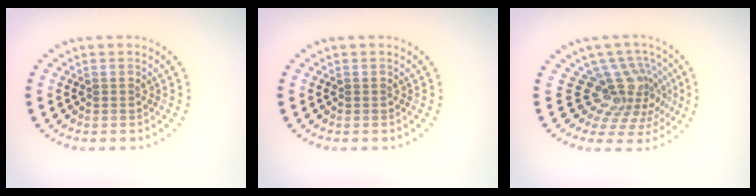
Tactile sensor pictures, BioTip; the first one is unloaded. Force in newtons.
{"total": 0.0}
{"total": 4.7, "press": 3.1, "slide": 3.6}